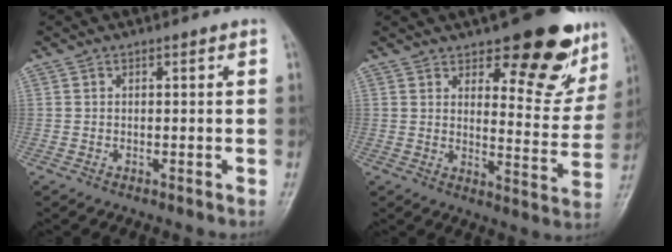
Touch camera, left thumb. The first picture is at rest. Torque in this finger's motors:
{"motor_torque": [0.45, 0.48, 0.46, -0.31, 0.08]}